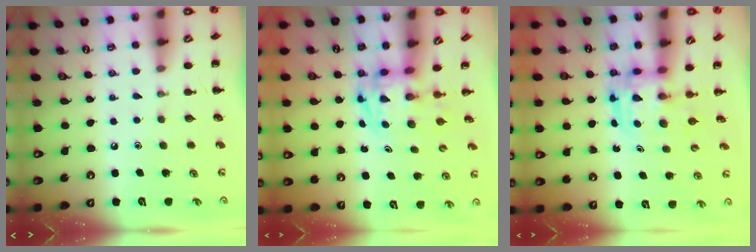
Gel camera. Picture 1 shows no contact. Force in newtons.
{"total": 2.6, "press": 2.6, "slide": 0.5}
{"total": 3.0, "press": 3.0, "slide": 0.3}